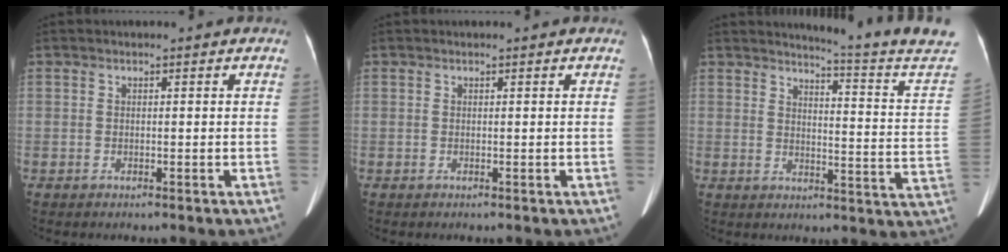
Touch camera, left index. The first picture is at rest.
{"total": 0.0}
{"total": 15.8, "force": [14.9, -3.2, 4.1], "torque": [-0.067, -0.120, 0.164]}